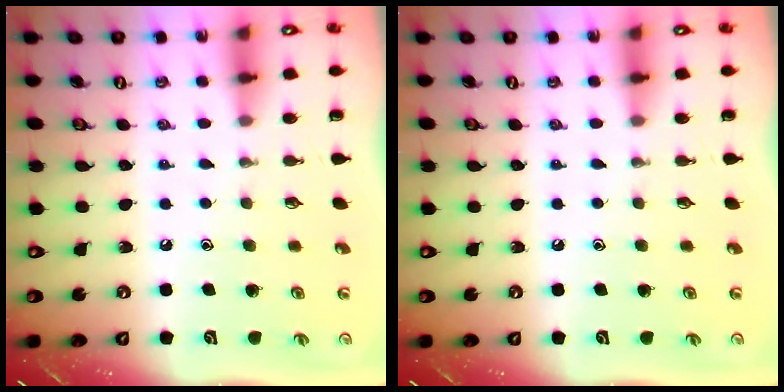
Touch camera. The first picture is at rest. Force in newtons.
{"total": 0.0}